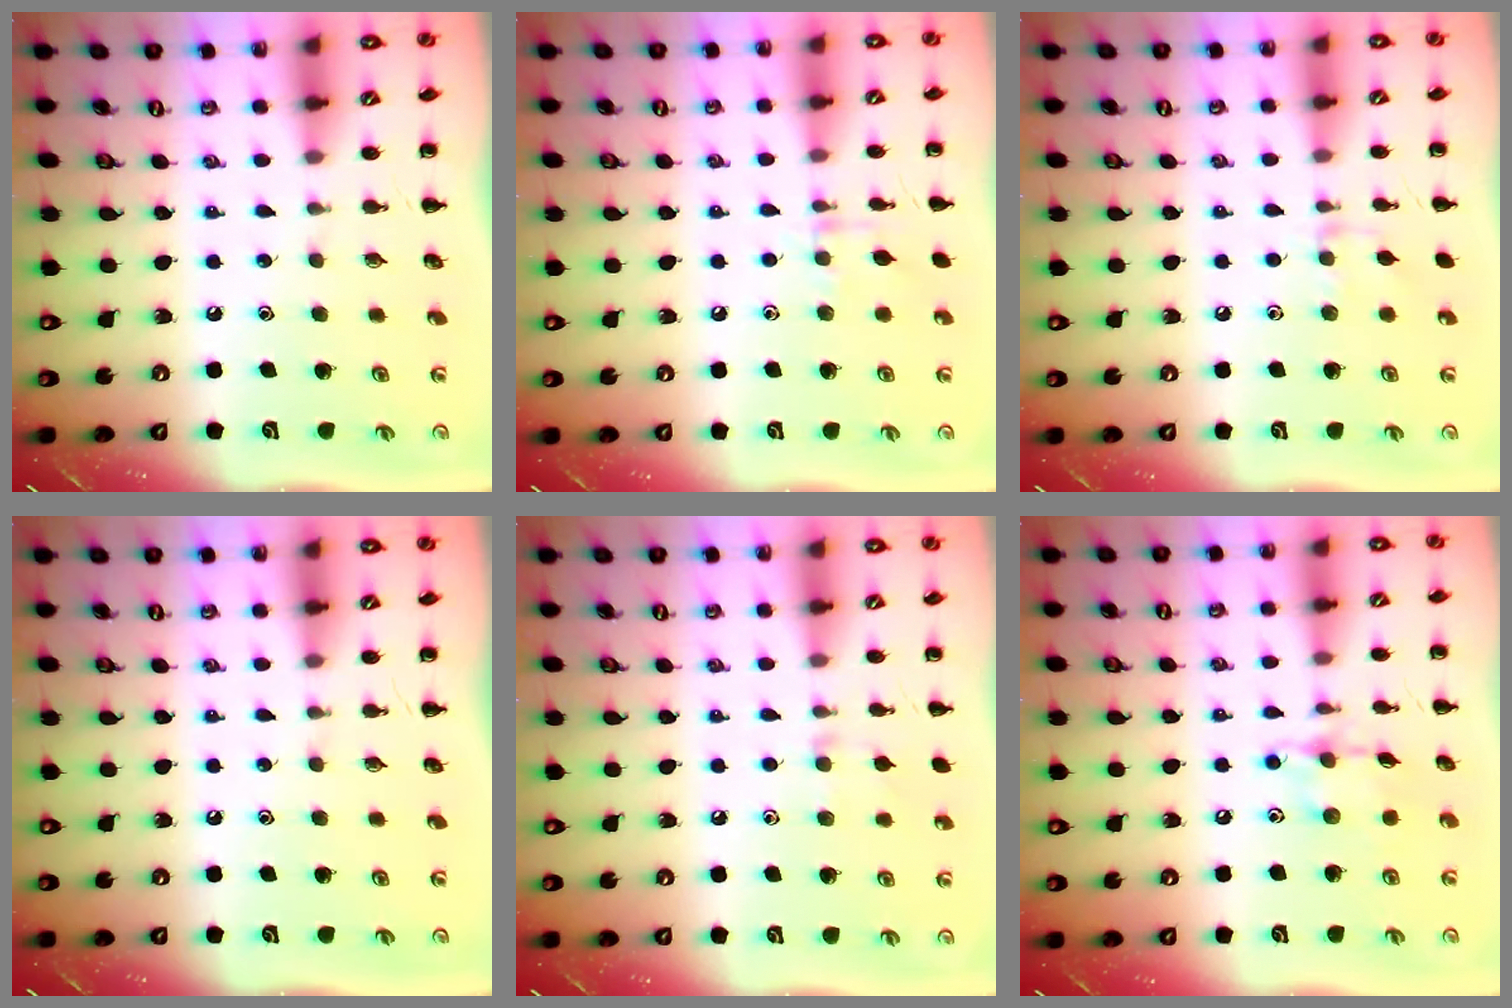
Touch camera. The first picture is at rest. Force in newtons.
{"total": 7.6, "press": 7.3, "slide": 2.2}
{"total": 7.0, "press": 6.7, "slide": 1.8}
{"total": 0.0}
{"total": 6.1, "press": 5.7, "slide": 2.2}
{"total": 9.2, "press": 9.2, "slide": 0.4}